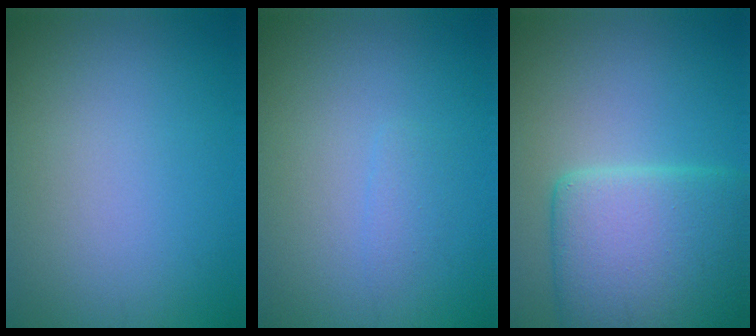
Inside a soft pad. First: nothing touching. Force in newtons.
{"total": 0.8, "press": 0.8, "slide": 0.1}
{"total": 9.0, "press": 9.0, "slide": 0.6}